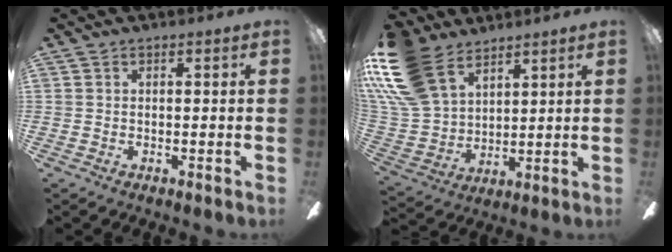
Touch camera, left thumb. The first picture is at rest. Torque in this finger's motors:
{"motor_torque": [0.45, 0.62, 1.33, -1.44, 0.59]}